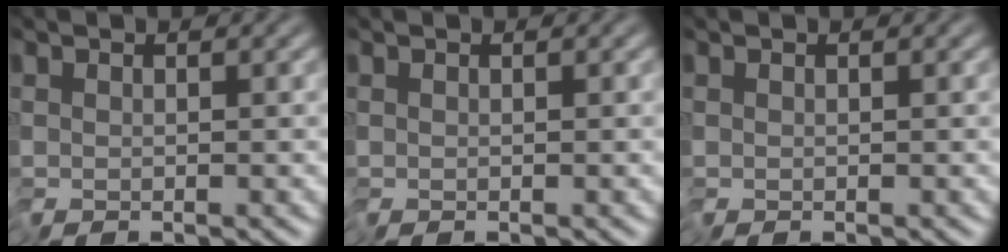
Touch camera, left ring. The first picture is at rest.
{"total": 0.0}
{"total": 0.0}